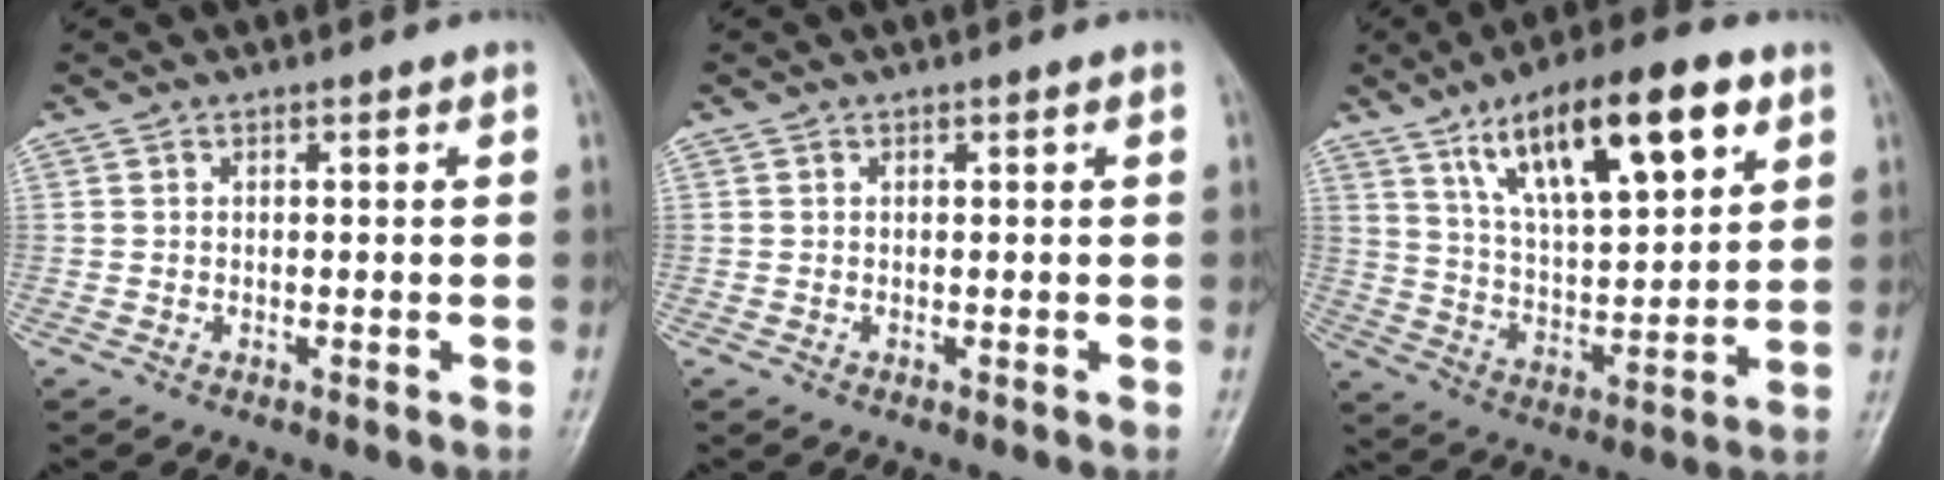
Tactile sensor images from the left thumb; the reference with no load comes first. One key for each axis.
{"total": 0.0}
{"total": 19.8, "fx": 10.0, "fy": 7.1, "fz": 15.5, "tx": -0.221, "ty": -0.031, "tz": 0.172}